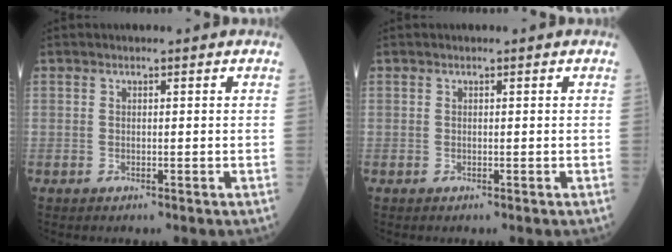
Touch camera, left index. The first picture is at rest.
{"total": 0.0}